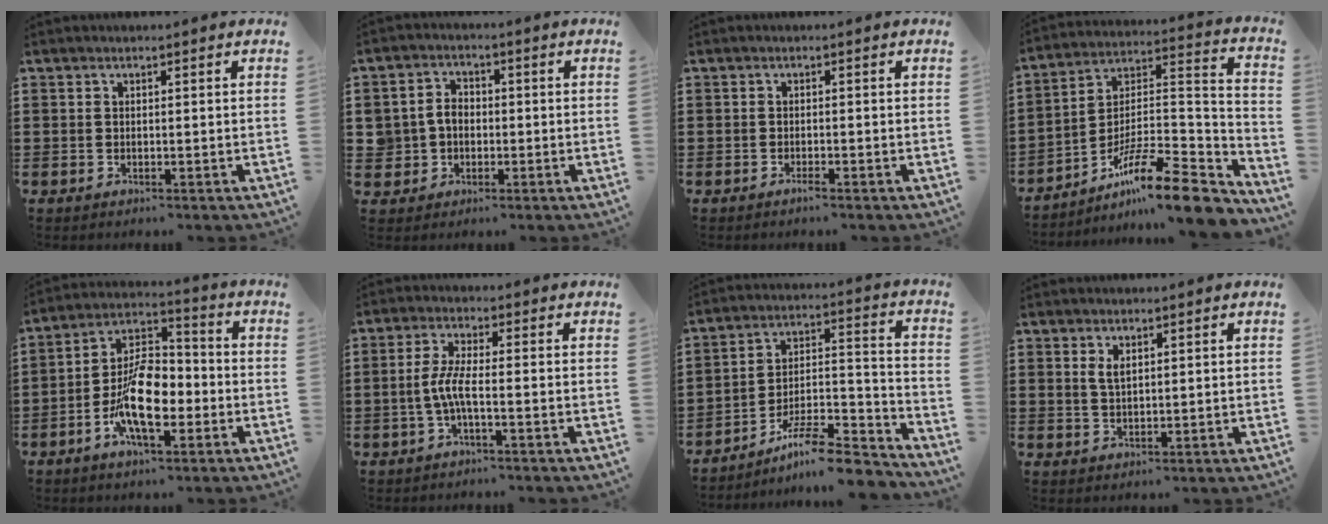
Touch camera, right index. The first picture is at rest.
{"total": 4.0, "force": [-0.6, 3.8, 1.3], "torque": [-0.046, 0.010, -0.017]}
{"total": 1.1, "force": [-0.9, -0.1, 0.6], "torque": [-0.014, -0.007, -0.015]}
{"total": 14.2, "force": [-10.4, 2.0, 9.4], "torque": [-0.148, 0.017, -0.190]}
{"total": 11.3, "force": [-3.9, 5.4, 9.2], "torque": [-0.195, 0.001, -0.071]}
{"total": 4.5, "force": [-1.4, 0.5, 4.3], "torque": [-0.106, -0.010, -0.036]}
{"total": 10.1, "force": [-8.7, 1.6, 5.1], "torque": [-0.071, 0.019, -0.163]}
{"total": 1.9, "force": [0.9, 0.8, 1.5], "torque": [-0.032, 0.002, 0.016]}